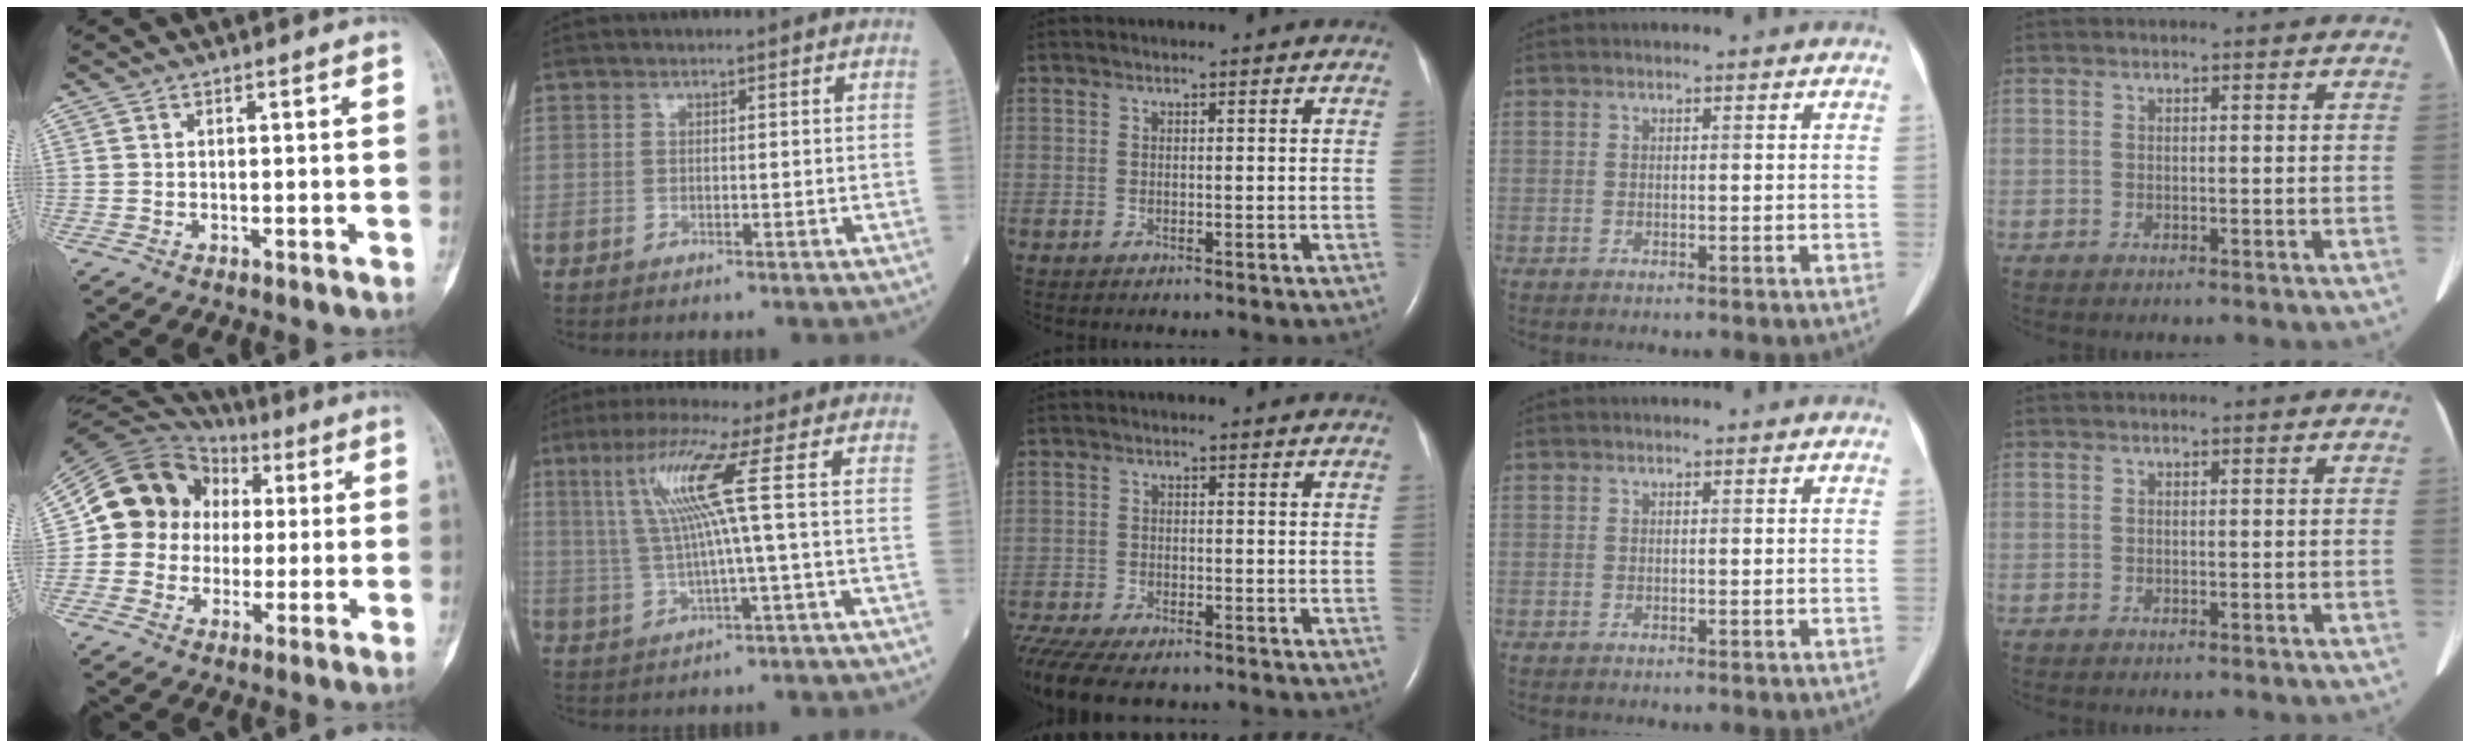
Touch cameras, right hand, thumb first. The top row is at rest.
{"thumb": {"total": 14.4, "force": [1.4, 13.0, 5.8], "torque": [-0.079, 0.029, 0.022]}, "index": {"total": 8.6, "force": [2.1, -1.5, 8.1], "torque": [-0.162, 0.013, 0.048]}, "middle": {"total": 12.4, "force": [-10.1, 3.9, 6.1], "torque": [-0.138, -0.014, -0.153]}}